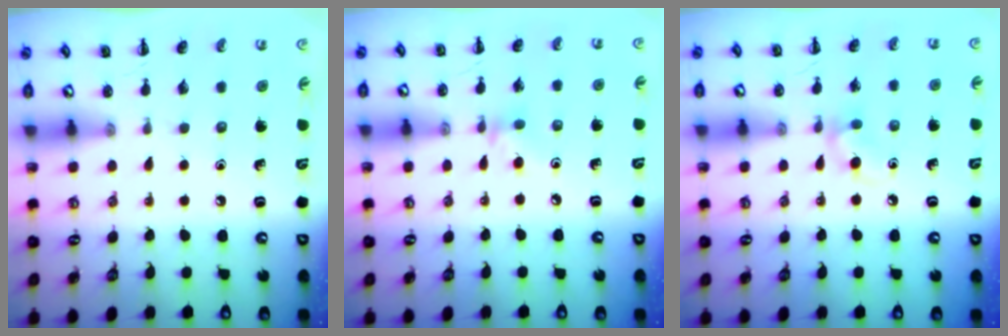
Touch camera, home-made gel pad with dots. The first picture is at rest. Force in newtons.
{"total": 3.9, "press": 3.7, "slide": 1.3}
{"total": 5.6, "press": 5.3, "slide": 1.6}